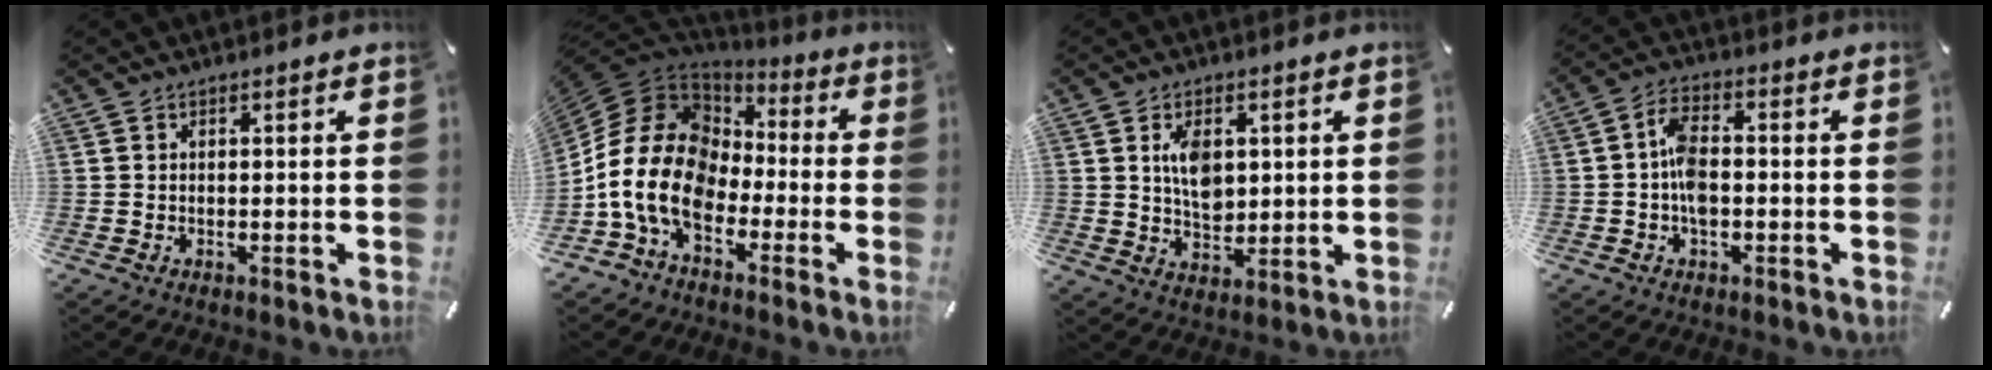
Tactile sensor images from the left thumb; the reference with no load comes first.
{"total": 17.4, "force": [-5.2, 12.9, 10.4], "torque": [-0.240, 0.020, -0.094]}
{"total": 7.5, "force": [1.8, 5.1, 5.2], "torque": [-0.085, -0.005, 0.027]}
{"total": 6.6, "force": [-1.2, 3.5, 5.4], "torque": [-0.106, 0.010, -0.020]}